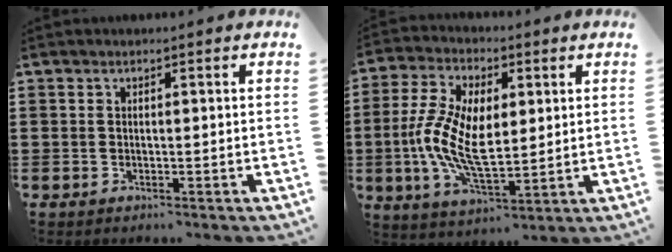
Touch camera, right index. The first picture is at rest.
{"total": 11.2, "force": [-0.2, 5.7, 9.6], "torque": [-0.209, 0.000, -0.003]}